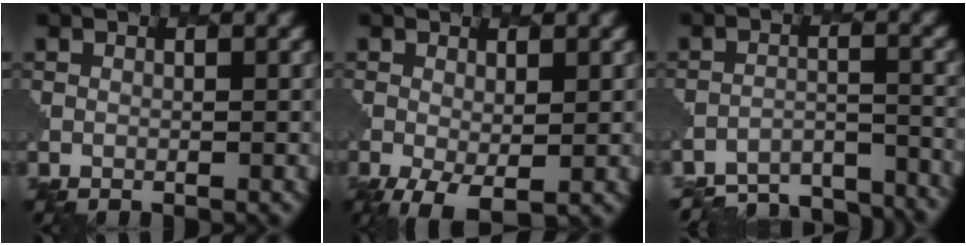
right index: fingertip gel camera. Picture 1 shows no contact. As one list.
[{"total": 3.3, "force": [-1.0, 1.5, 2.8], "torque": [-0.058, -0.012, -0.014]}, {"total": 8.9, "force": [-8.6, 1.8, 1.2], "torque": [-0.012, -0.002, -0.113]}]